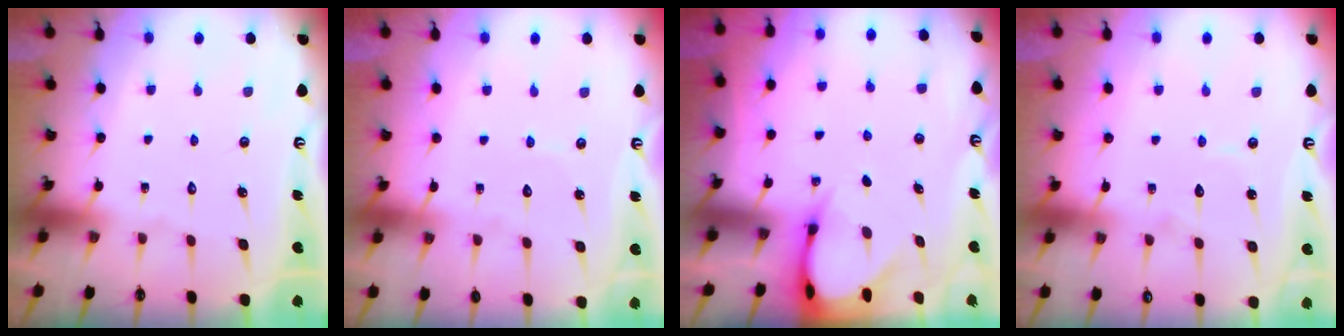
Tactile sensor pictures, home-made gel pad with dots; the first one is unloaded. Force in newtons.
{"total": 3.0, "press": 3.0, "slide": 0.3}
{"total": 3.6, "press": 3.5, "slide": 0.3}
{"total": 3.8, "press": 3.8, "slide": 0.3}